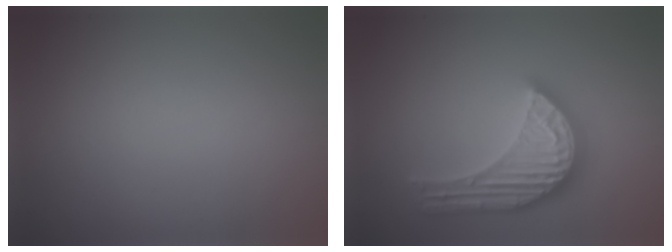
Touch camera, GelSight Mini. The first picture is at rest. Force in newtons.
{"total": 5.5, "press": 5.5, "slide": 0.6}